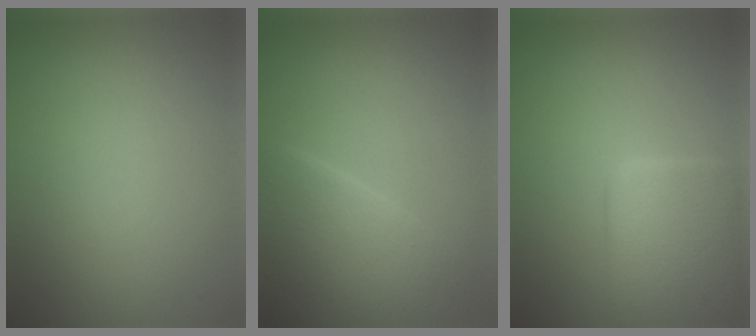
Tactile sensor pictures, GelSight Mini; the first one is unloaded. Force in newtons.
{"total": 6.0, "press": 6.0, "slide": 0.2}
{"total": 6.2, "press": 6.2, "slide": 0.4}